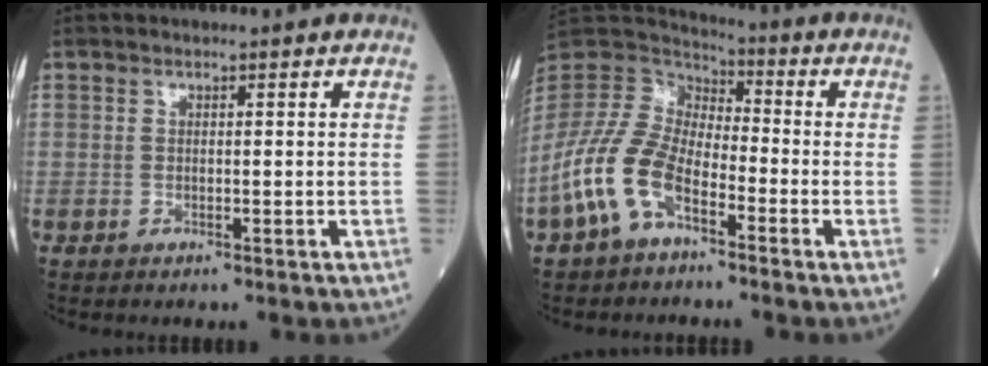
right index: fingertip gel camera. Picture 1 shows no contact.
{"total": 11.5, "force": [-5.8, 5.8, 8.2], "torque": [-0.195, 0.009, -0.119]}